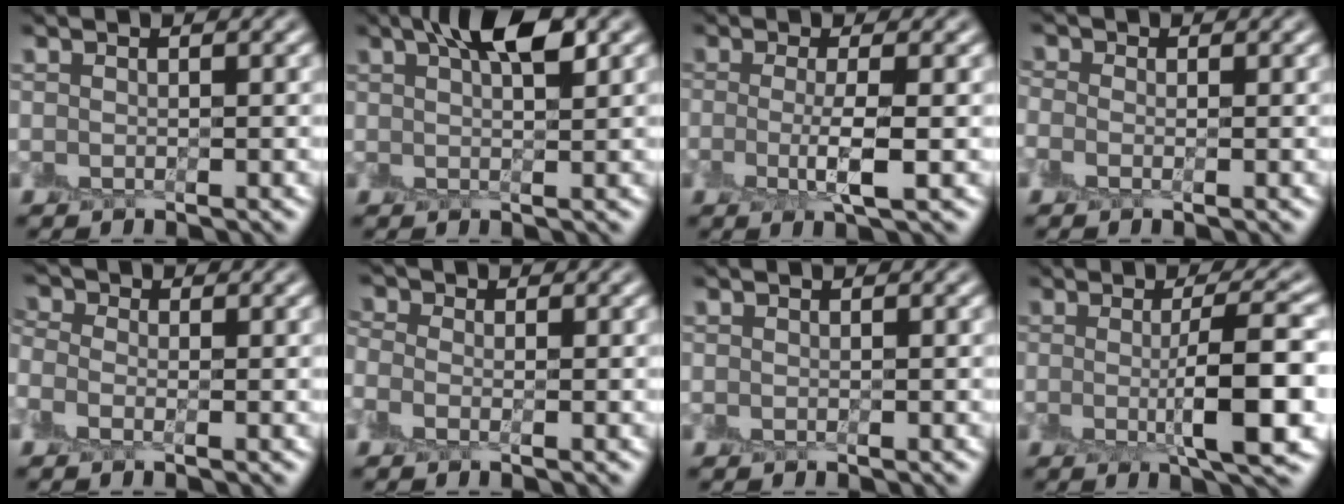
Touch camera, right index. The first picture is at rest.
{"total": 4.8, "force": [2.5, 1.2, 3.9], "torque": [-0.063, 0.009, 0.037]}
{"total": 3.0, "force": [-0.5, 0.4, 2.9], "torque": [-0.060, -0.012, -0.011]}
{"total": 1.1, "force": [-0.3, 1.0, 0.6], "torque": [-0.012, 0.002, -0.014]}
{"total": 1.9, "force": [-0.4, 1.4, 1.1], "torque": [-0.029, 0.006, -0.023]}
{"total": 1.5, "force": [-0.4, 1.2, 0.9], "torque": [-0.020, 0.004, -0.022]}
{"total": 0.0}
{"total": 6.4, "force": [-0.5, 1.0, 6.3], "torque": [-0.099, -0.005, -0.009]}